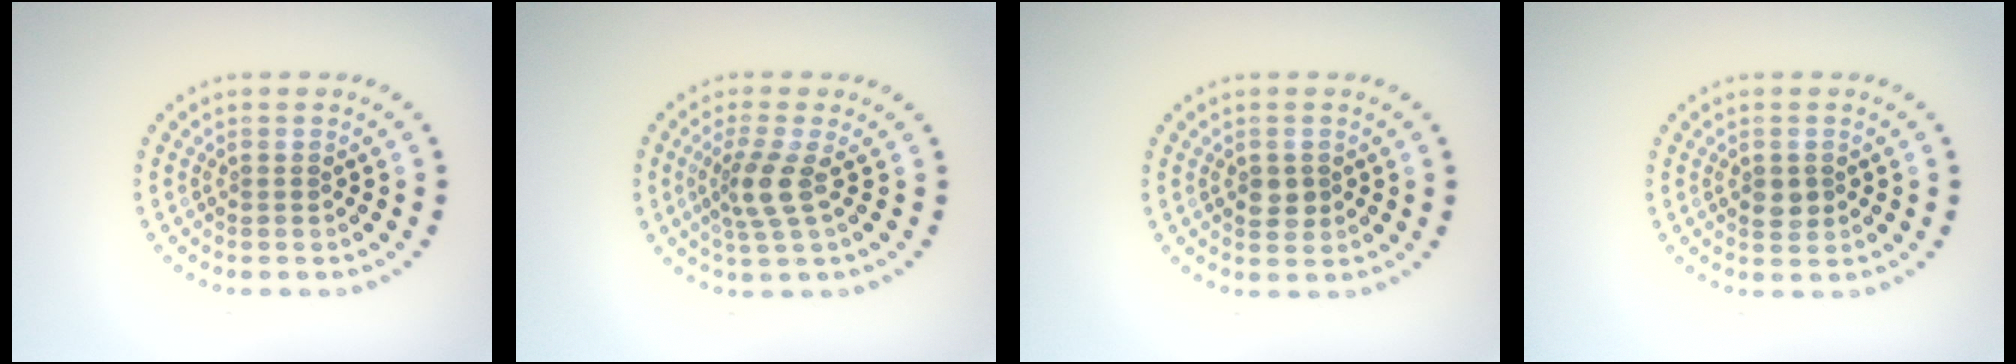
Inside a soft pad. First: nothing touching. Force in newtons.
{"total": 2.8, "press": 2.0, "slide": 2.0}
{"total": 1.7, "press": 1.7, "slide": 0.3}
{"total": 1.6, "press": 1.6, "slide": 0.2}